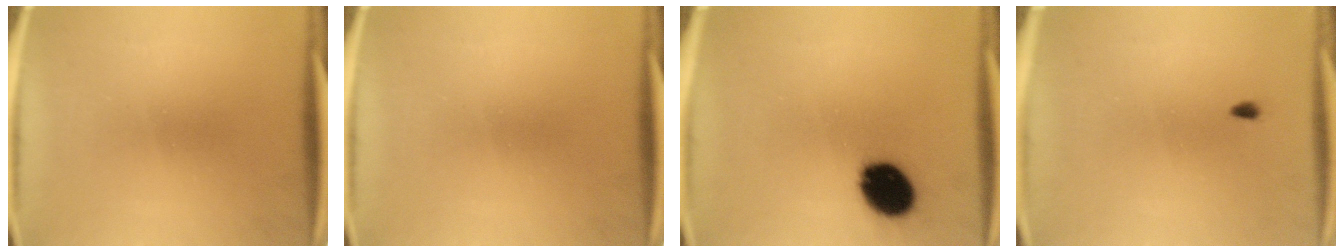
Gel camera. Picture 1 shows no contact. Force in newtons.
{"total": 0.0}
{"total": 12.6}
{"total": 0.6}